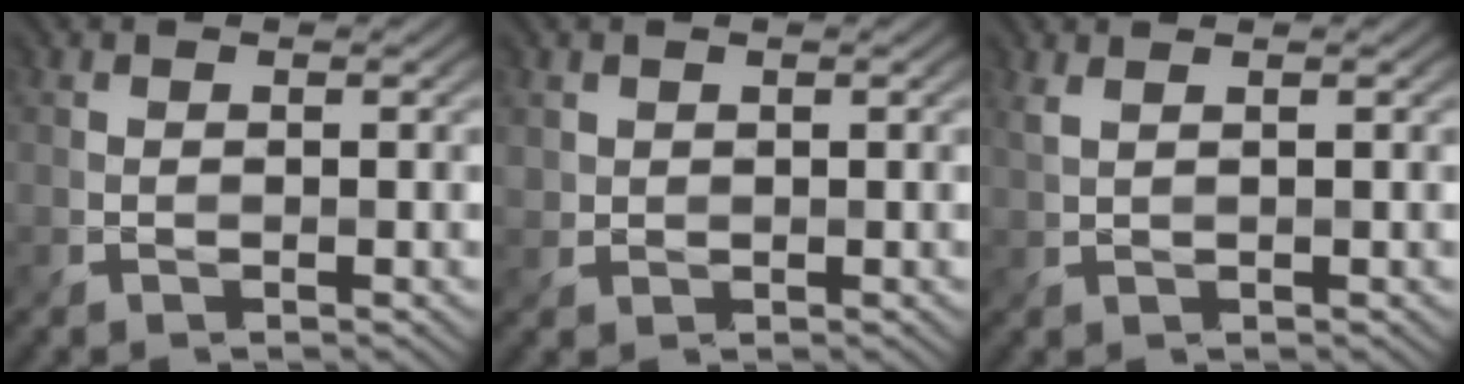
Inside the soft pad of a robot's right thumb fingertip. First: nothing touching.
{"total": 1.4, "force": [0.9, 1.1, 0.0], "torque": [-0.008, -0.003, 0.023]}
{"total": 1.6, "force": [1.1, 0.5, 1.1], "torque": [-0.024, 0.002, 0.020]}